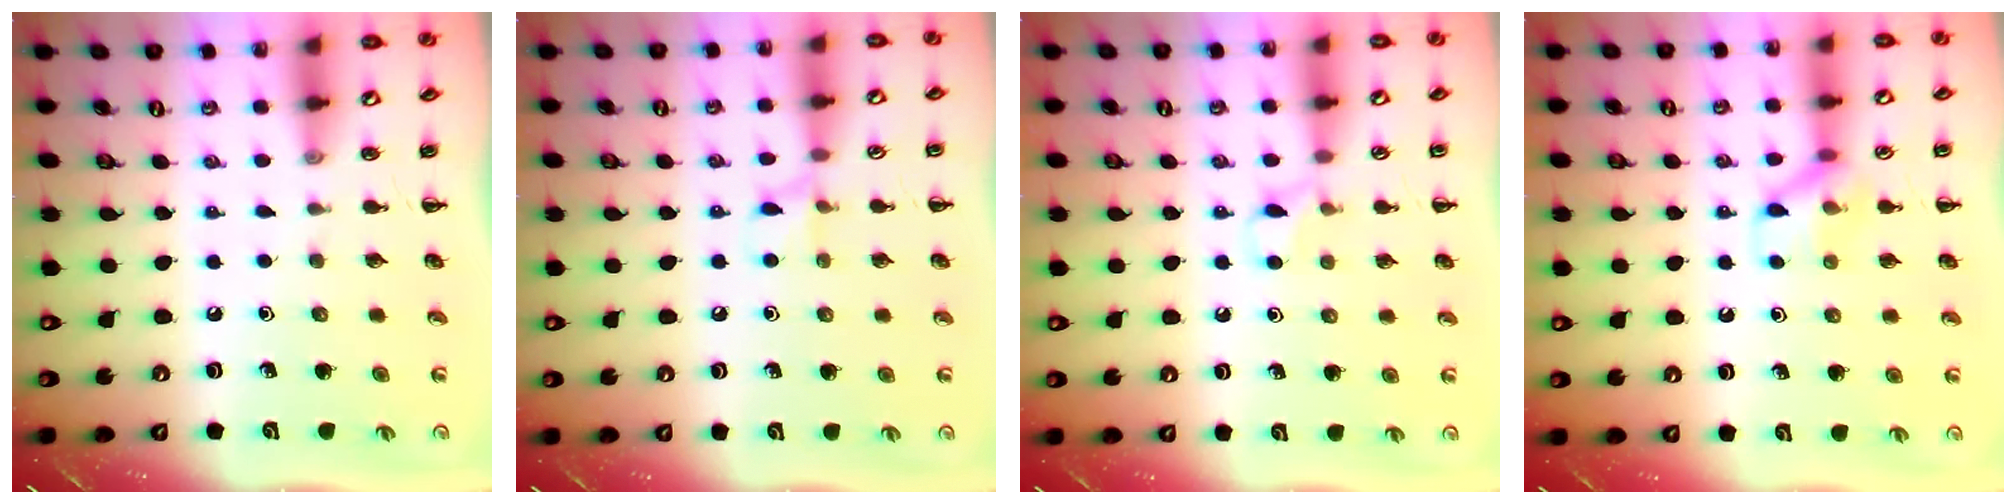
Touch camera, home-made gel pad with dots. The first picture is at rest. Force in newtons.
{"total": 5.3, "press": 5.1, "slide": 1.4}
{"total": 6.4, "press": 6.1, "slide": 1.9}
{"total": 8.8, "press": 8.7, "slide": 1.0}